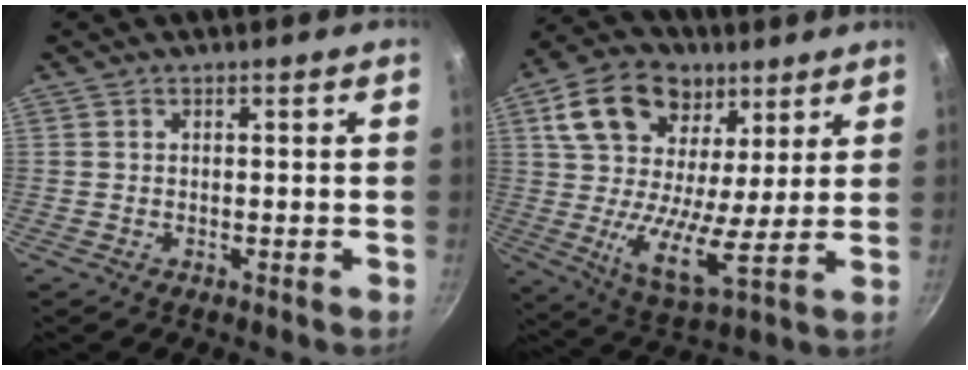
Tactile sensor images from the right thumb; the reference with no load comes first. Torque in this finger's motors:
{"motor_torque": [-1.01, 1.84, 0.70, -0.48, 0.40]}